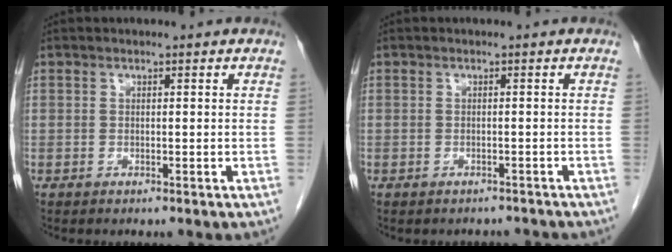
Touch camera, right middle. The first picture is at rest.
{"total": 2.9, "force": [-2.7, 1.2, 0.1], "torque": [0.001, 0.001, -0.033]}